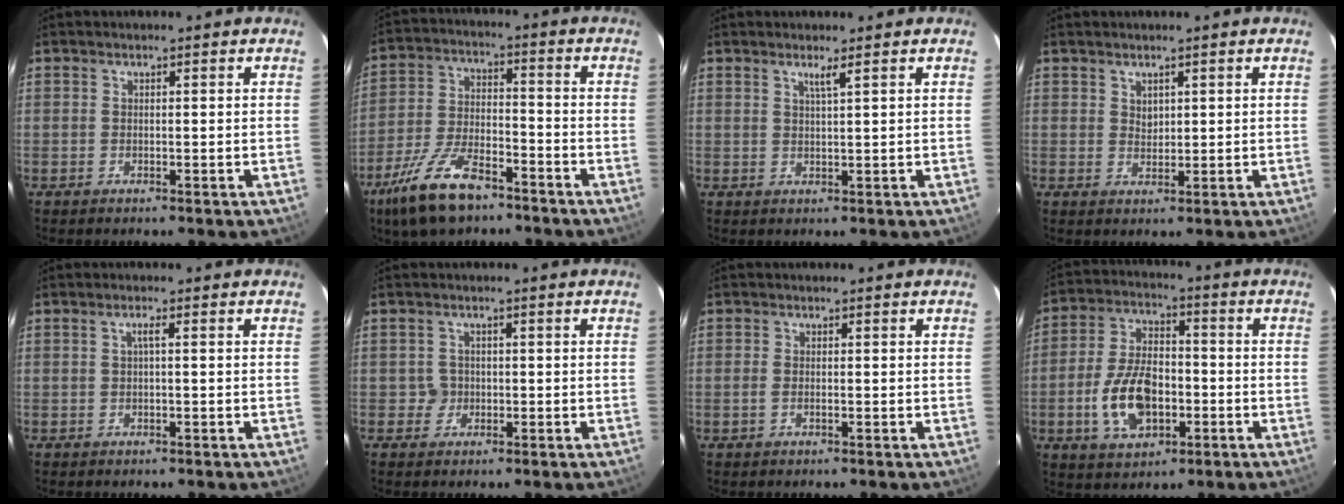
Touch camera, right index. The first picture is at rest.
{"total": 14.2, "force": [-9.8, 5.5, 8.7], "torque": [-0.192, -0.018, -0.179]}
{"total": 1.6, "force": [1.0, -0.4, 1.2], "torque": [-0.022, -0.003, 0.017]}
{"total": 1.7, "force": [1.1, 1.1, 0.5], "torque": [-0.005, 0.002, 0.021]}
{"total": 1.1, "force": [0.0, -0.1, 1.1], "torque": [-0.019, 0.004, -0.001]}
{"total": 2.0, "force": [-0.4, 2.0, -0.2], "torque": [0.007, 0.009, -0.003]}
{"total": 1.2, "force": [-0.3, 0.6, 1.0], "torque": [-0.023, 0.000, -0.008]}
{"total": 12.8, "force": [-3.7, 7.5, 9.8], "torque": [-0.198, 0.010, -0.057]}